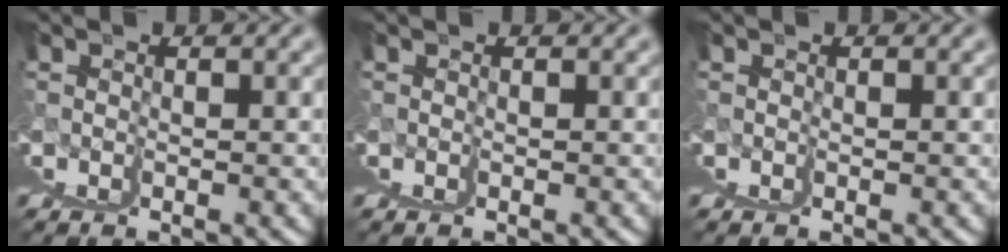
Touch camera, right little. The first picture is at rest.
{"total": 0.0}
{"total": 0.0}